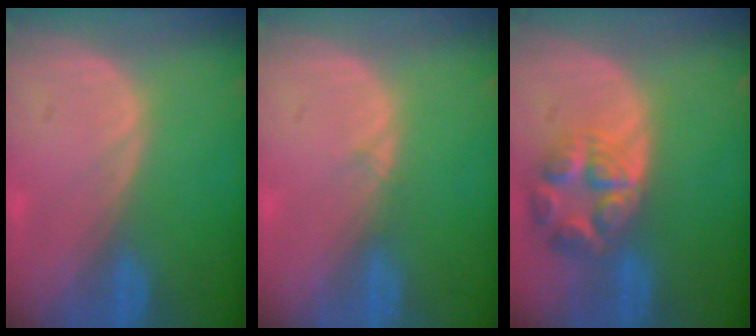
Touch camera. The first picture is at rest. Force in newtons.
{"total": 0.6, "press": 0.6, "slide": 0.1}
{"total": 7.6, "press": 6.7, "slide": 3.6}